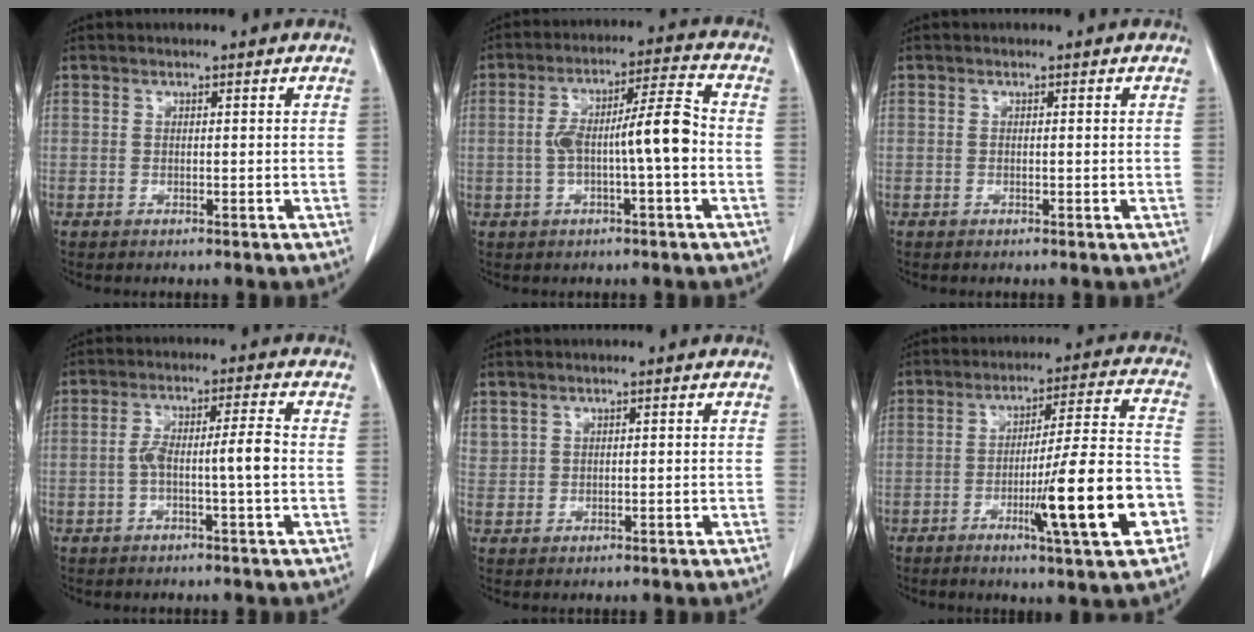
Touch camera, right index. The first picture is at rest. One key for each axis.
{"total": 9.3, "fx": -1.3, "fy": 0.9, "fz": 9.2, "tx": -0.162, "ty": 0.026, "tz": -0.023}
{"total": 0.0}
{"total": 5.7, "fx": -1.1, "fy": 0.2, "fz": 5.6, "tx": -0.107, "ty": 0.018, "tz": -0.015}
{"total": 1.8, "fx": 1.0, "fy": 1.4, "fz": 0.2, "tx": -0.002, "ty": 0.007, "tz": 0.022}
{"total": 15.5, "fx": -5.6, "fy": 0.7, "fz": 14.4, "tx": -0.220, "ty": 0.000, "tz": -0.083}